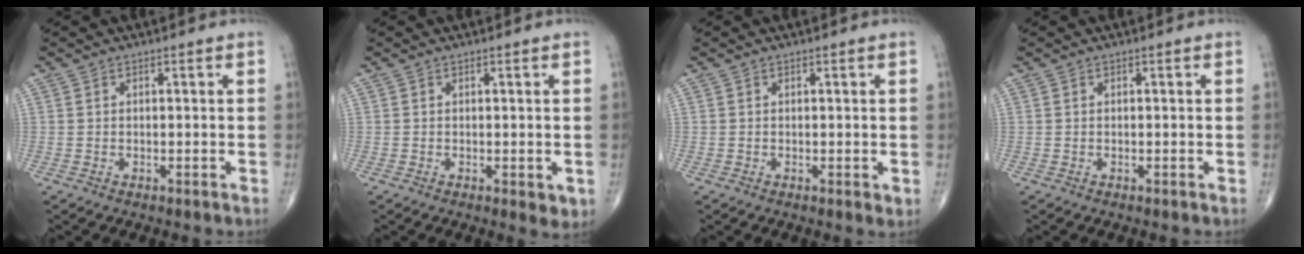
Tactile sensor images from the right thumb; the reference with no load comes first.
{"total": 2.2, "force": [-0.3, 1.0, 1.9], "torque": [-0.016, -0.004, -0.004]}
{"total": 0.9, "force": [0.1, 0.4, 0.8], "torque": [-0.008, -0.003, 0.000]}
{"total": 0.0}